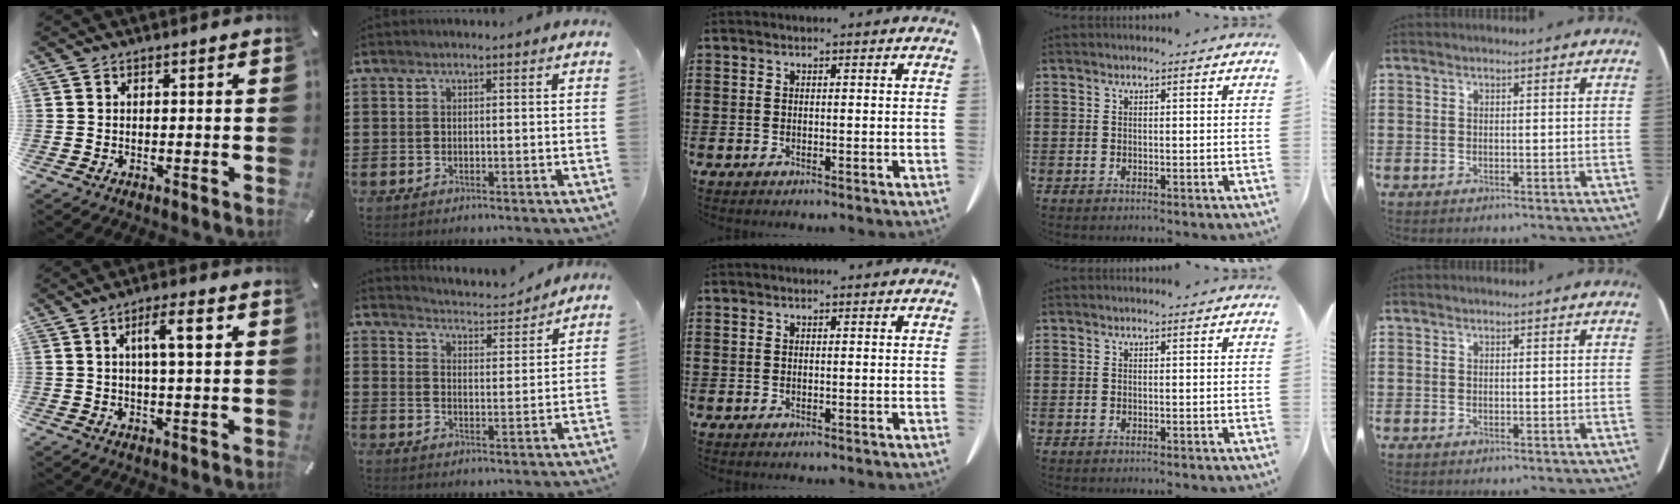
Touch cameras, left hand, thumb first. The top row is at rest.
{"thumb": {"total": 7.5, "force": [2.2, 1.5, 7.0], "torque": [-0.125, -0.002, 0.030]}, "index": {"total": 3.7, "force": [3.7, -0.3, 0.2], "torque": [-0.023, -0.031, 0.060]}}